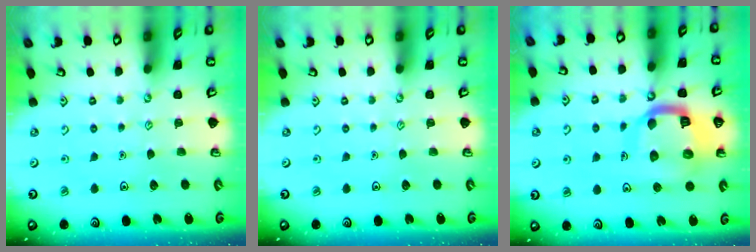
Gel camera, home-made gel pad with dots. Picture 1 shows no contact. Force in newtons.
{"total": 0.0}
{"total": 14.1, "press": 14.0, "slide": 1.6}